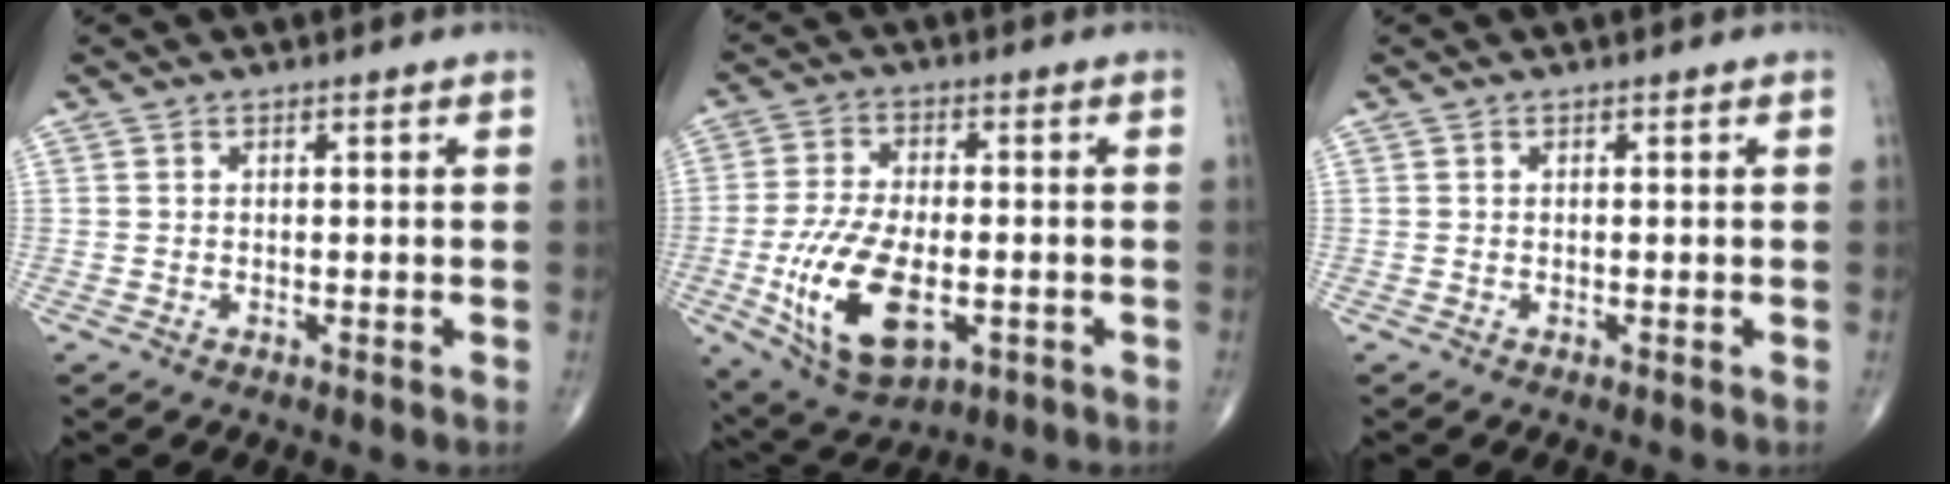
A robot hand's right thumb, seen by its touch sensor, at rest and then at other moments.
{"total": 15.5, "force": [-4.0, 7.9, 12.7], "torque": [-0.239, -0.001, -0.058]}
{"total": 0.0}